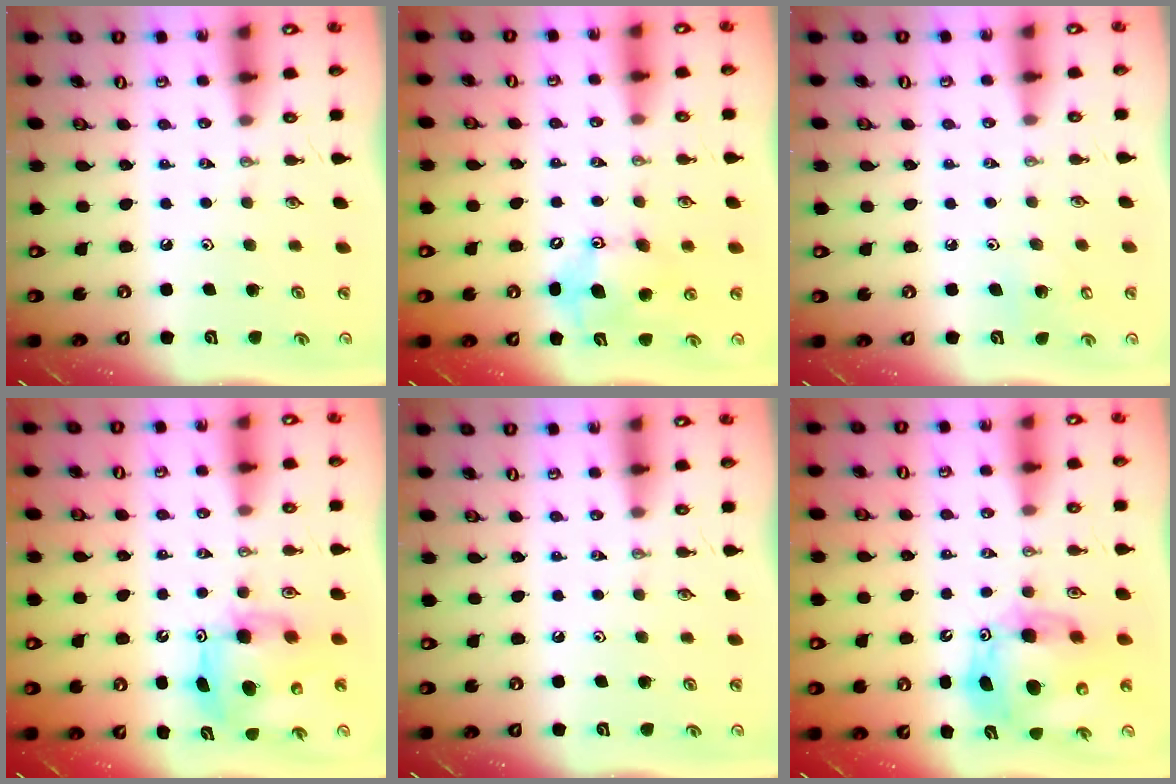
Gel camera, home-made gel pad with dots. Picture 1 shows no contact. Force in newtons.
{"total": 11.6, "press": 11.2, "slide": 2.9}
{"total": 4.3, "press": 4.3, "slide": 0.3}
{"total": 9.1, "press": 9.1, "slide": 0.5}
{"total": 0.0}
{"total": 14.7, "press": 14.5, "slide": 2.4}